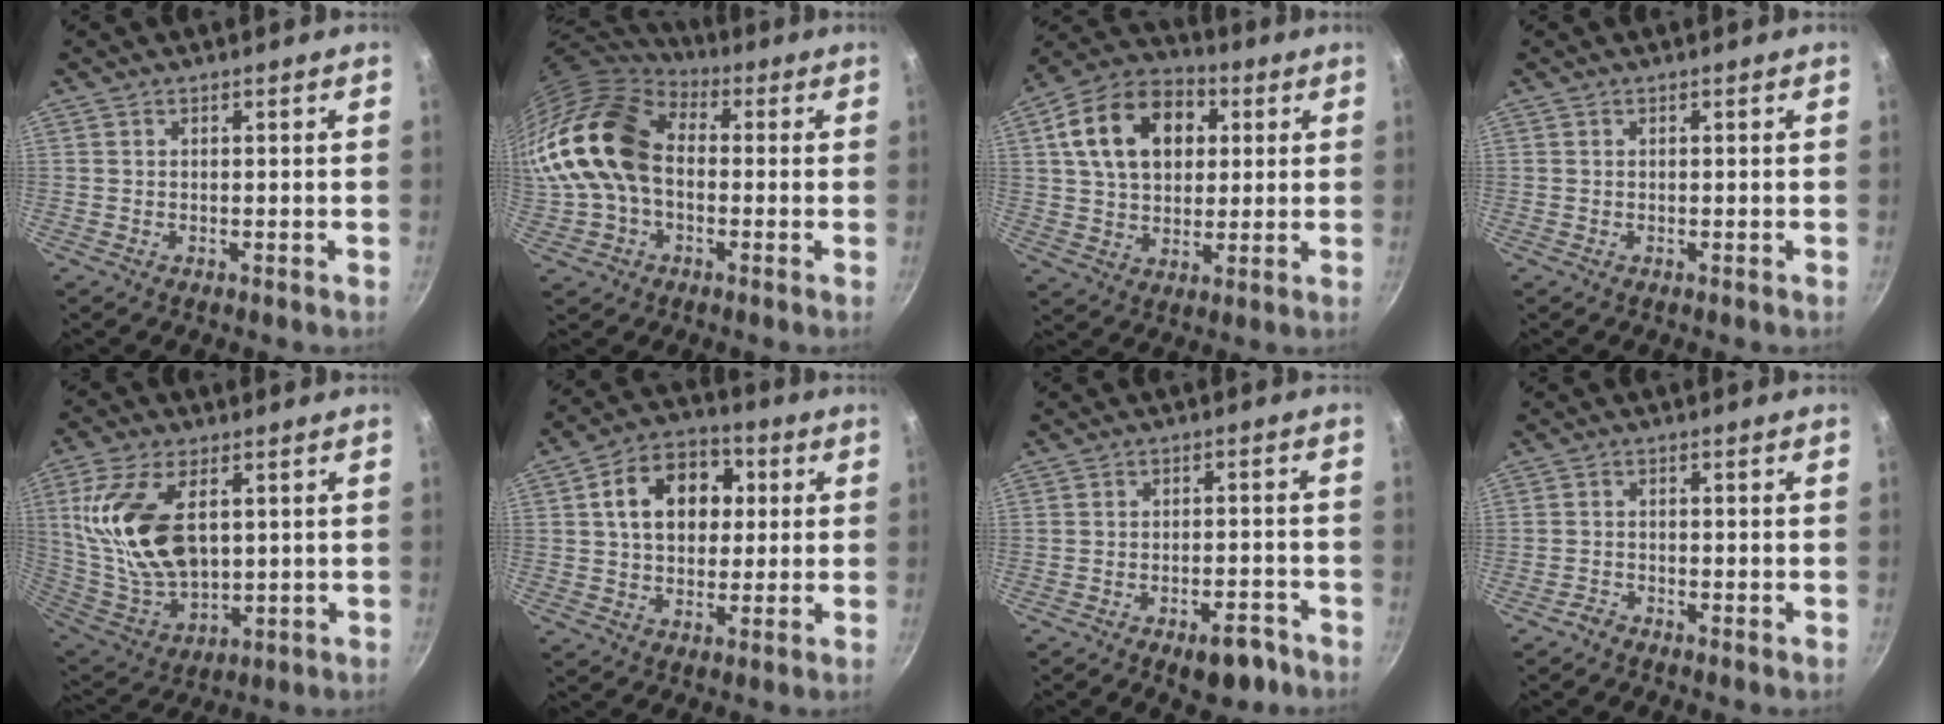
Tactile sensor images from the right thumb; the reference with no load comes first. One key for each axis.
{"total": 21.2, "fx": 0.3, "fy": 14.6, "fz": 15.3, "tx": -0.312, "ty": 0.037, "tz": -0.003}
{"total": 17.5, "fx": 4.6, "fy": 12.2, "fz": 11.6, "tx": -0.173, "ty": 0.016, "tz": 0.067}
{"total": 0.0}
{"total": 18.5, "fx": 4.3, "fy": 10.5, "fz": 14.6, "tx": -0.272, "ty": -0.021, "tz": 0.097}
{"total": 14.0, "fx": 2.8, "fy": 10.2, "fz": 9.2, "tx": -0.112, "ty": 0.019, "tz": 0.032}
{"total": 7.1, "fx": -4.4, "fy": 3.3, "fz": 4.5, "tx": -0.036, "ty": 0.037, "tz": -0.048}
{"total": 1.4, "fx": -1.3, "fy": 0.3, "fz": 0.3, "tx": -0.013, "ty": 0.011, "tz": -0.030}